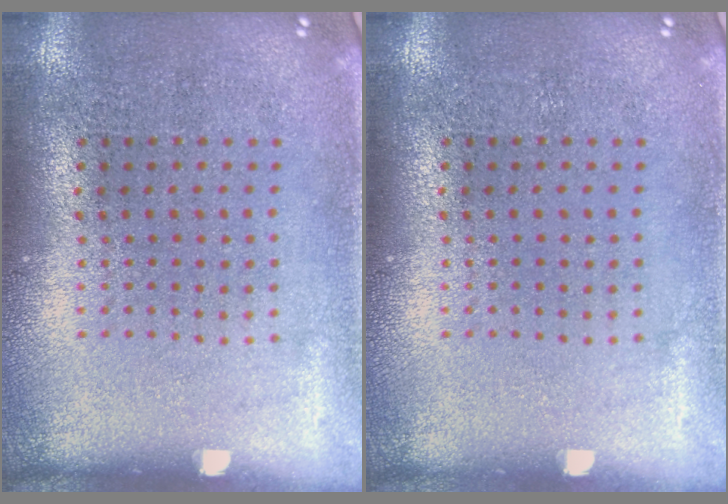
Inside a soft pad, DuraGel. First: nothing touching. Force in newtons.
{"total": 0.0}